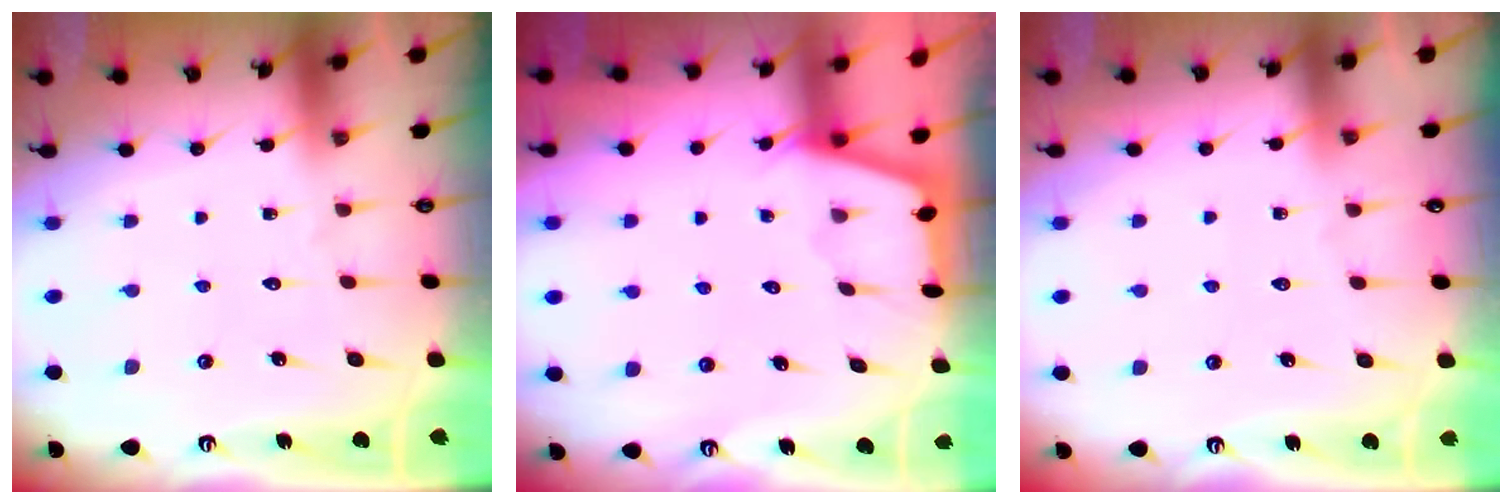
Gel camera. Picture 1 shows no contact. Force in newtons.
{"total": 2.2, "press": 2.2, "slide": 0.1}
{"total": 2.6, "press": 2.5, "slide": 0.5}